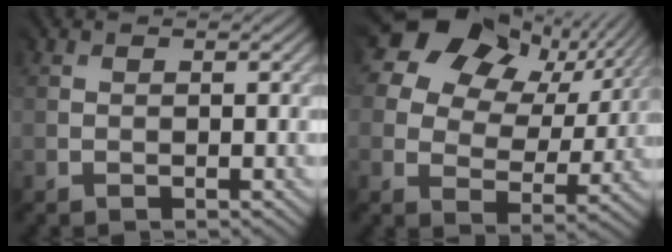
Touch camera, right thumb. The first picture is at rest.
{"total": 15.3, "force": [8.1, 10.3, 7.8], "torque": [-0.167, 0.050, 0.140]}